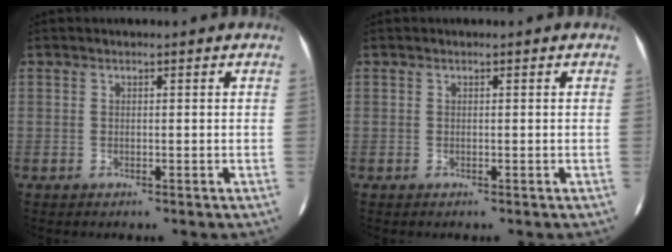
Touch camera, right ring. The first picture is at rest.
{"total": 0.0}